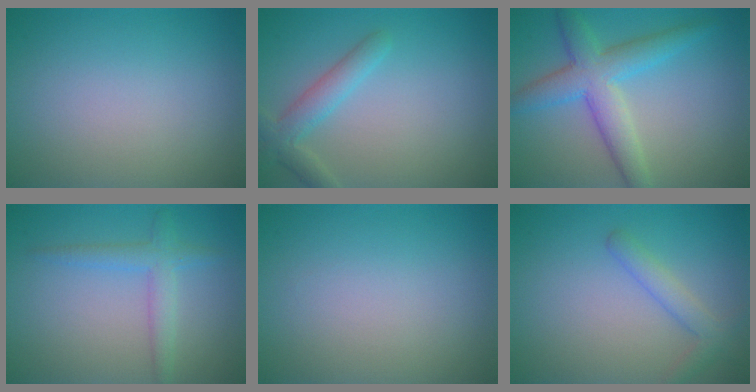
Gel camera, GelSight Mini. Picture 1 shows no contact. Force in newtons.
{"total": 3.0, "press": 3.0, "slide": 0.2}
{"total": 5.4, "press": 5.4, "slide": 0.1}
{"total": 2.0, "press": 2.0, "slide": 0.1}
{"total": 0.0}
{"total": 2.3, "press": 2.3, "slide": 0.1}